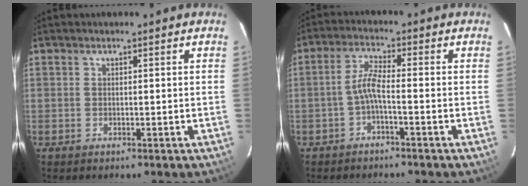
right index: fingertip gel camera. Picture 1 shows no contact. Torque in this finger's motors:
{"motor_torque": [0.53, -0.26, 0.36, 0.10]}